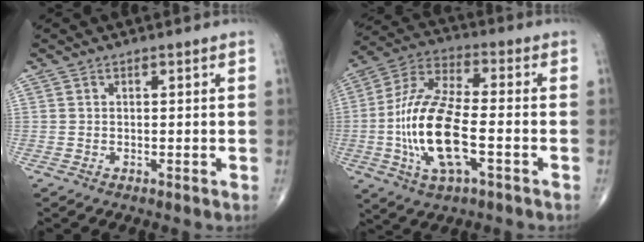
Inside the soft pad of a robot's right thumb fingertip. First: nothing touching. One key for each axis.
{"total": 17.3, "fx": -3.7, "fy": 6.8, "fz": 15.4, "tx": -0.318, "ty": 0.023, "tz": -0.071}